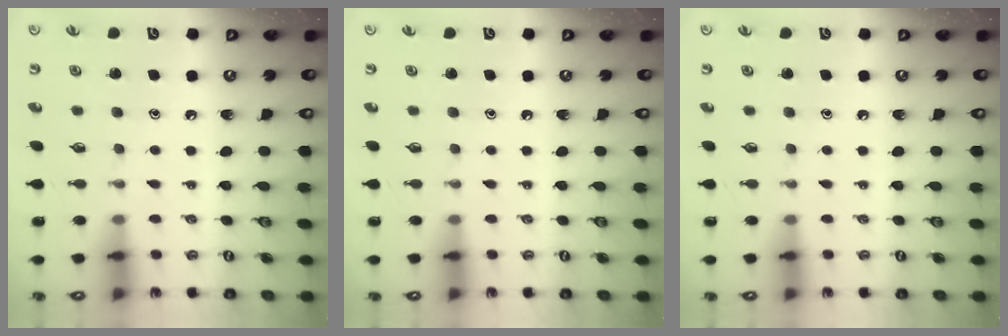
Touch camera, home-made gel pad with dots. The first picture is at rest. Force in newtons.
{"total": 0.0}
{"total": 0.0}